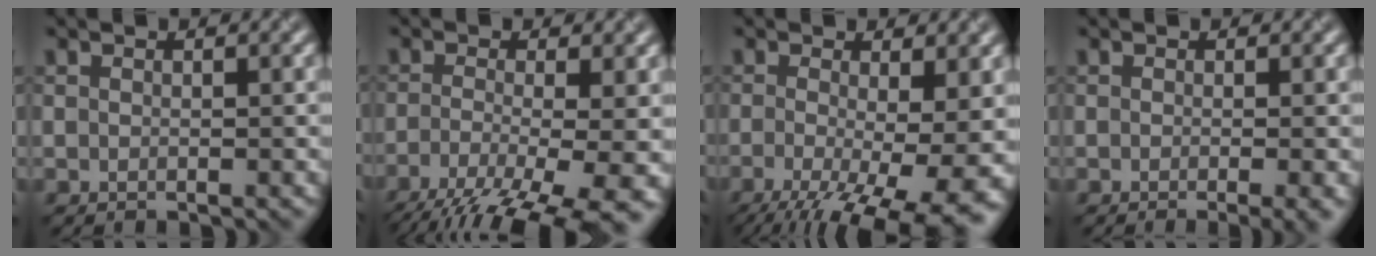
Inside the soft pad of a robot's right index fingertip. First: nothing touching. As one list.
[{"total": 9.5, "force": [-5.7, 2.8, 7.1], "torque": [-0.136, -0.021, -0.085]}, {"total": 11.9, "force": [-4.6, 4.5, 10.0], "torque": [-0.174, -0.033, -0.056]}, {"total": 3.2, "force": [-1.3, 1.0, 2.8], "torque": [-0.034, -0.007, -0.010]}]